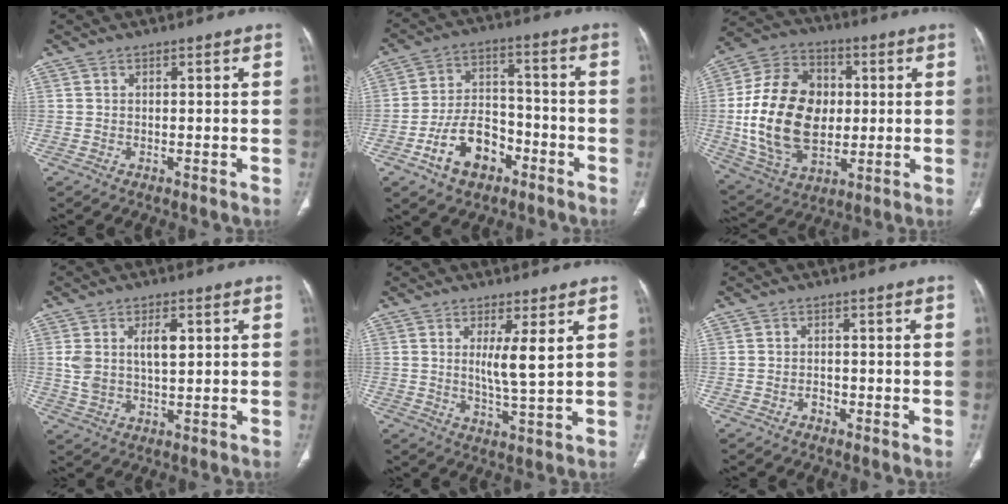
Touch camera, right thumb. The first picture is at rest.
{"total": 12.1, "force": [-6.0, 7.7, 7.1], "torque": [-0.100, 0.044, -0.102]}
{"total": 22.5, "force": [0.2, 15.6, 16.2], "torque": [-0.289, 0.006, 0.014]}
{"total": 7.1, "force": [1.8, 3.5, 5.9], "torque": [-0.111, -0.002, 0.039]}
{"total": 6.1, "force": [2.0, 0.6, 5.7], "torque": [-0.105, -0.026, 0.040]}
{"total": 1.2, "force": [-0.7, 0.8, 0.4], "torque": [-0.001, 0.005, -0.015]}